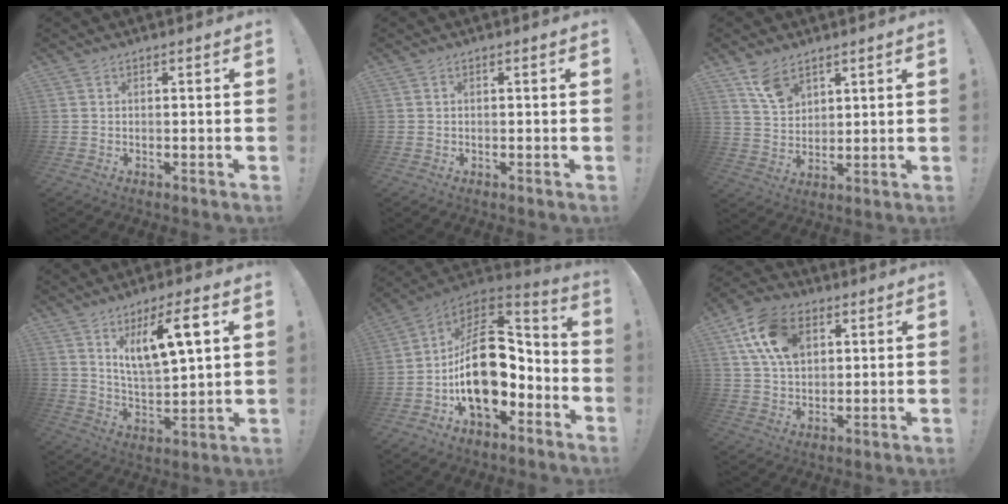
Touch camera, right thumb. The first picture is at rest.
{"total": 0.0}
{"total": 8.5, "force": [5.7, 4.8, 3.9], "torque": [-0.064, -0.031, 0.109]}
{"total": 13.1, "force": [6.6, 3.3, 10.8], "torque": [-0.185, -0.022, 0.107]}
{"total": 22.0, "force": [-1.0, 13.8, 17.1], "torque": [-0.284, 0.012, -0.004]}
{"total": 15.6, "force": [6.1, 10.7, 9.5], "torque": [-0.160, -0.010, 0.120]}